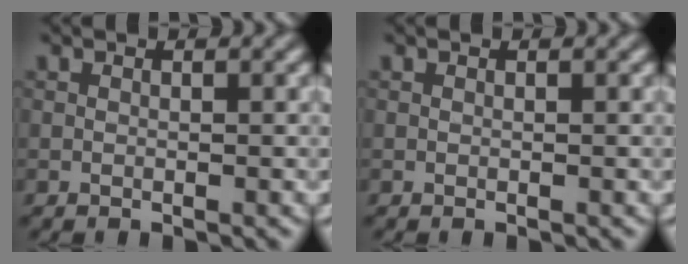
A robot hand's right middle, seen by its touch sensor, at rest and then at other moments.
{"total": 0.0}